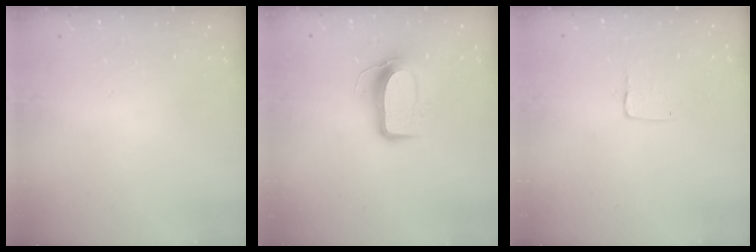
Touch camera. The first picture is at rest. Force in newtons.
{"total": 10.0, "press": 10.0, "slide": 1.0}
{"total": 2.0, "press": 2.0, "slide": 0.2}